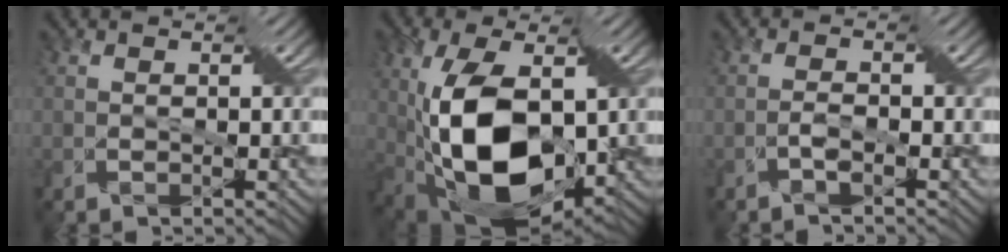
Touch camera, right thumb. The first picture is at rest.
{"total": 14.8, "force": [-0.5, 7.7, 12.6], "torque": [-0.258, -0.024, -0.001]}
{"total": 1.5, "force": [-1.1, -0.3, 1.1], "torque": [-0.027, 0.006, -0.020]}